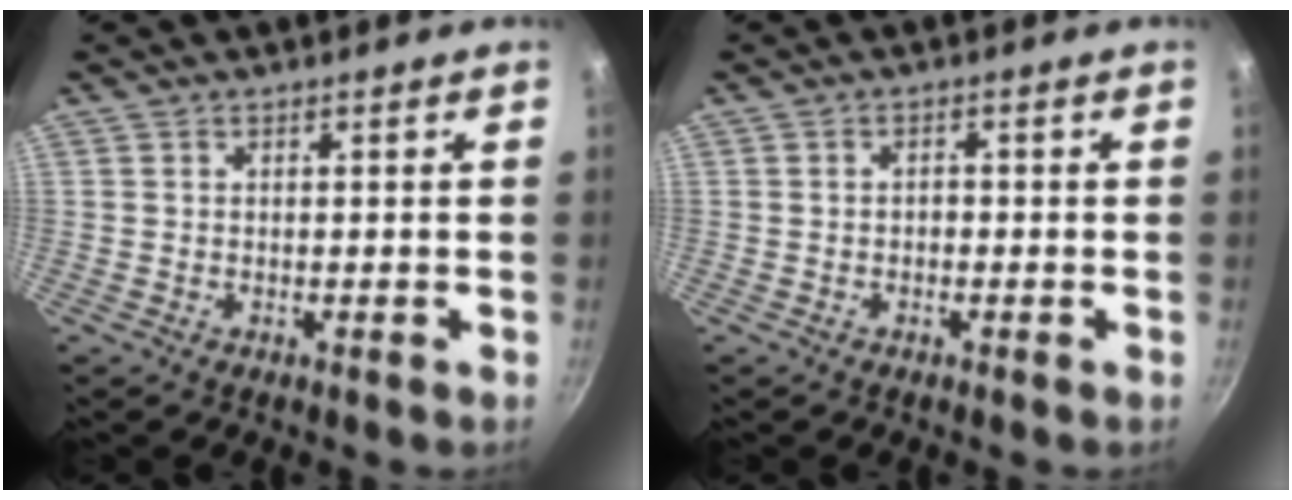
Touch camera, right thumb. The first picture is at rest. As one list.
[{"total": 0.8, "force": [-0.3, 0.6, 0.4], "torque": [0.000, 0.005, -0.007]}]